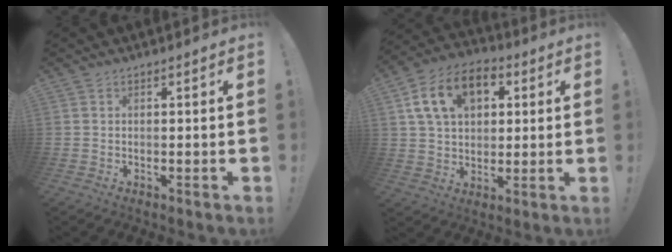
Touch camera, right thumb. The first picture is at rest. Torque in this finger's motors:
{"motor_torque": [0.81, 0.82, 0.44, -0.09, 0.08]}